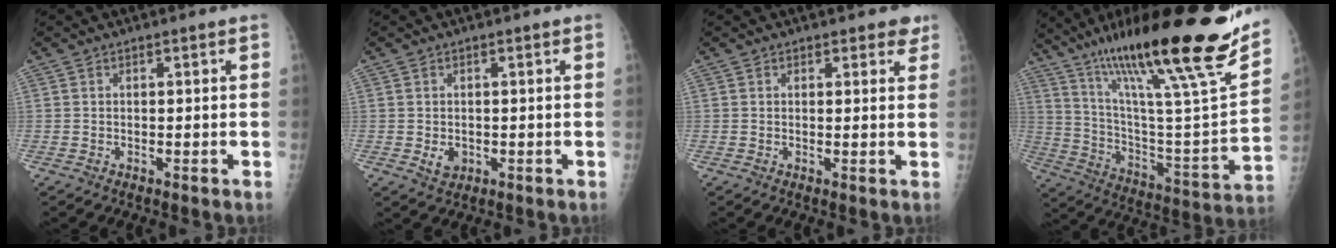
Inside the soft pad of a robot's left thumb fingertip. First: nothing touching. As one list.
[{"total": 2.6, "force": [-0.3, 2.1, 1.4], "torque": [-0.014, -0.001, 0.004]}, {"total": 2.6, "force": [2.0, 1.5, 0.9], "torque": [0.020, -0.008, 0.018]}, {"total": 32.6, "force": [22.2, 3.5, 23.5], "torque": [-0.361, -0.076, 0.362]}]